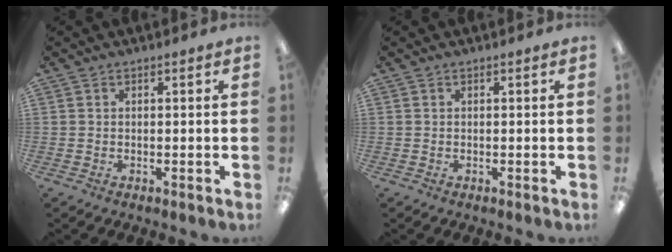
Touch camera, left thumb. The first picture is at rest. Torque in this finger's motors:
{"motor_torque": [-0.01, -0.01, 0.03, -0.03, 0.00]}